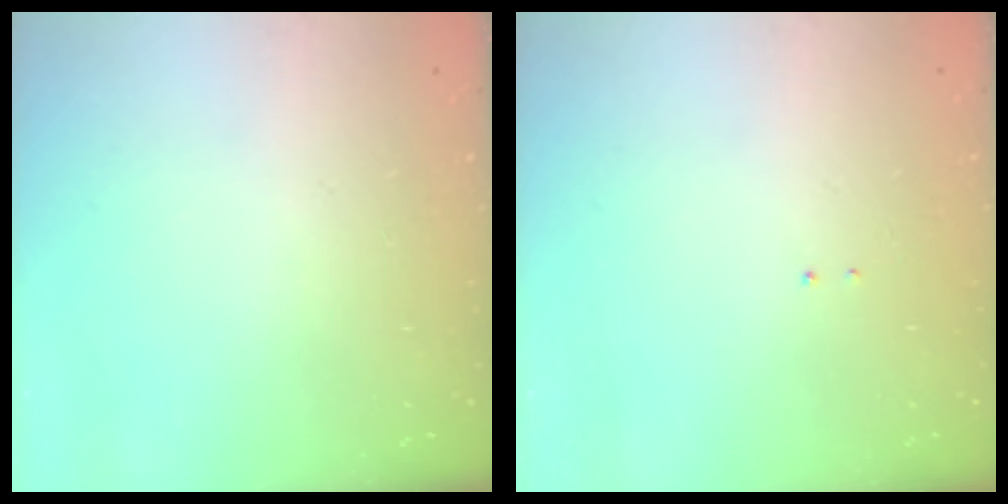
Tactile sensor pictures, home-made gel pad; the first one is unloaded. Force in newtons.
{"total": 1.3, "press": 1.2, "slide": 0.6}